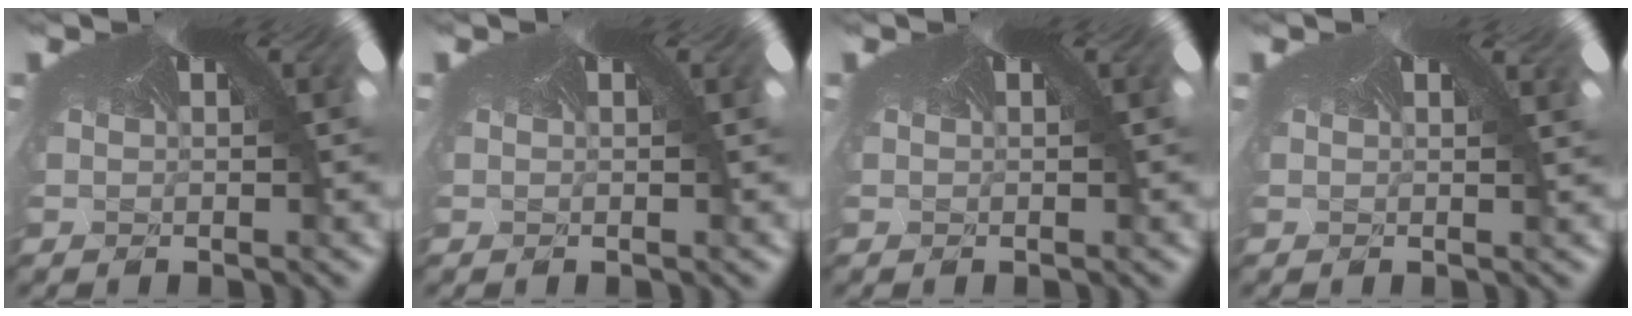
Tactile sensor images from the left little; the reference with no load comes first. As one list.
[{"total": 0.0}, {"total": 0.0}, {"total": 1.3, "force": [-0.1, -0.6, -1.1], "torque": [0.015, -0.004, -0.006]}]